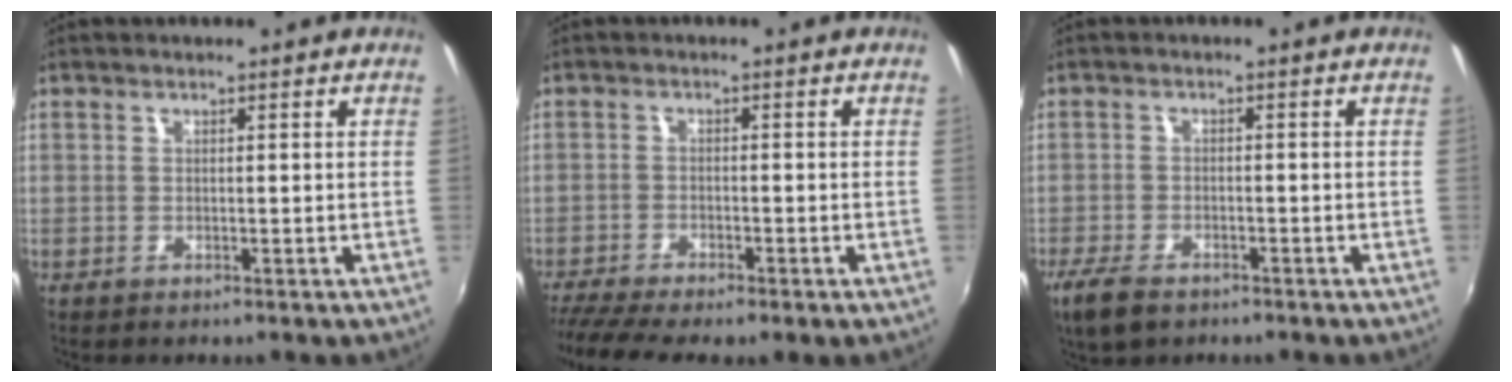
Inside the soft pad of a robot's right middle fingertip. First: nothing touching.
{"total": 8.2, "force": [-6.9, 0.9, 4.4], "torque": [-0.108, -0.033, -0.117]}
{"total": 6.6, "force": [-4.7, 3.1, 3.6], "torque": [-0.098, -0.022, -0.088]}